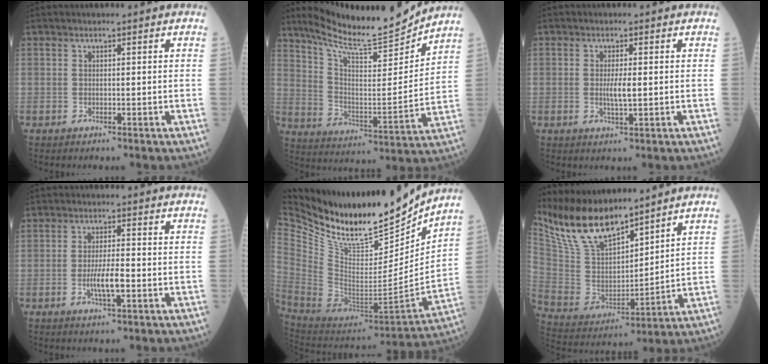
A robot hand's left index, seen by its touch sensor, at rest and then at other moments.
{"total": 16.3, "force": [15.0, 0.6, 6.3], "torque": [-0.116, -0.020, 0.249]}
{"total": 2.5, "force": [0.0, 0.3, 2.5], "torque": [-0.053, -0.004, 0.002]}
{"total": 4.2, "force": [-1.2, 0.6, 4.0], "torque": [-0.079, -0.003, -0.022]}
{"total": 23.4, "force": [19.8, 5.5, 11.1], "torque": [-0.216, -0.041, 0.345]}
{"total": 14.2, "force": [12.4, 3.3, 6.0], "torque": [-0.132, 0.009, 0.252]}